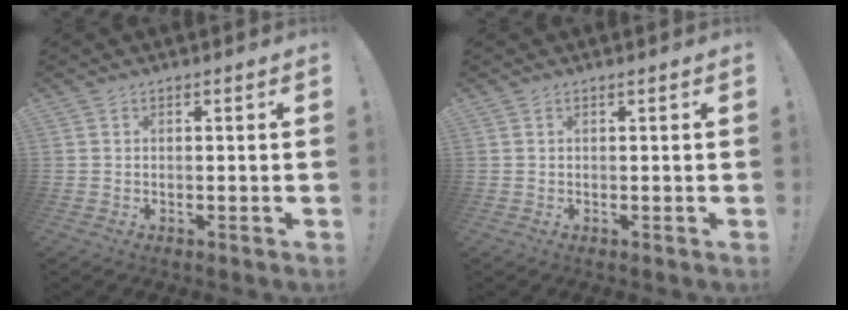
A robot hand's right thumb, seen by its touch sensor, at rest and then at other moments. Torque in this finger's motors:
{"motor_torque": [0.02, 0.01, 0.00, -0.01, 0.00]}